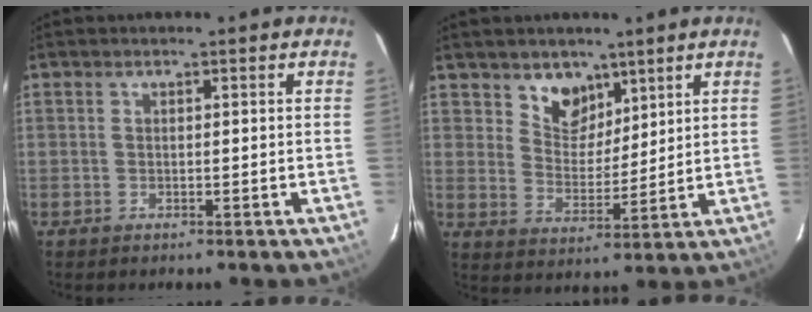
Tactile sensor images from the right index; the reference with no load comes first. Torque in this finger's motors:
{"motor_torque": [-0.02, 0.02, 0.05, 0.02]}